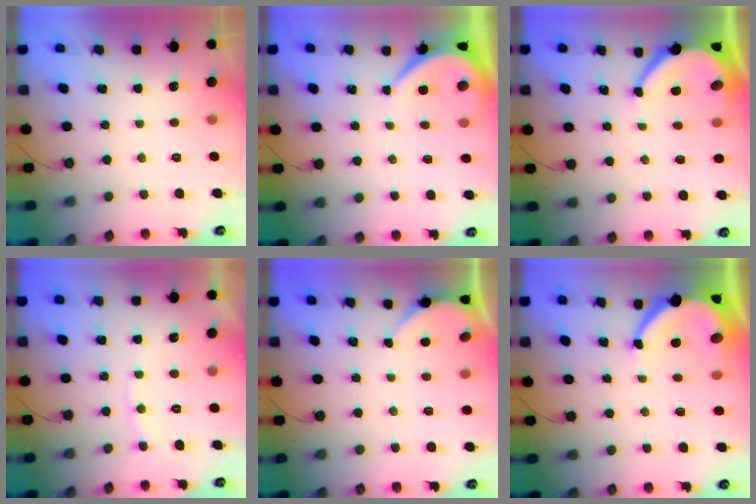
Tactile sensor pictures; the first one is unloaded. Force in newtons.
{"total": 3.9, "press": 3.9, "slide": 0.5}
{"total": 6.4, "press": 6.4, "slide": 0.5}
{"total": 4.7, "press": 4.7, "slide": 0.6}
{"total": 2.1, "press": 2.1, "slide": 0.2}
{"total": 7.7, "press": 7.6, "slide": 1.1}